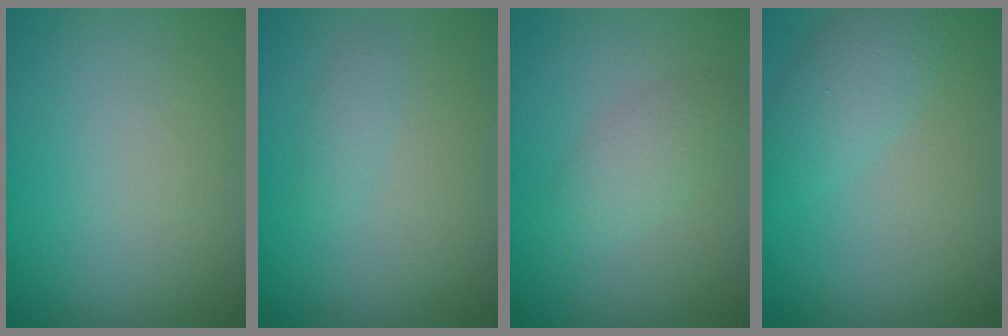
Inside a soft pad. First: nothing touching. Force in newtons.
{"total": 0.8, "press": 0.8, "slide": 0.1}
{"total": 2.2, "press": 2.2, "slide": 0.0}
{"total": 2.8, "press": 2.8, "slide": 0.1}